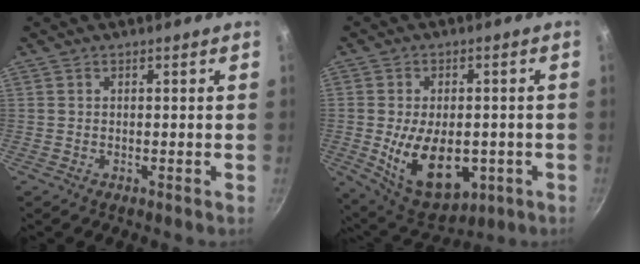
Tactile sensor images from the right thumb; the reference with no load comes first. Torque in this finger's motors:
{"motor_torque": [-0.21, 0.78, 1.43, -0.07, 0.14]}